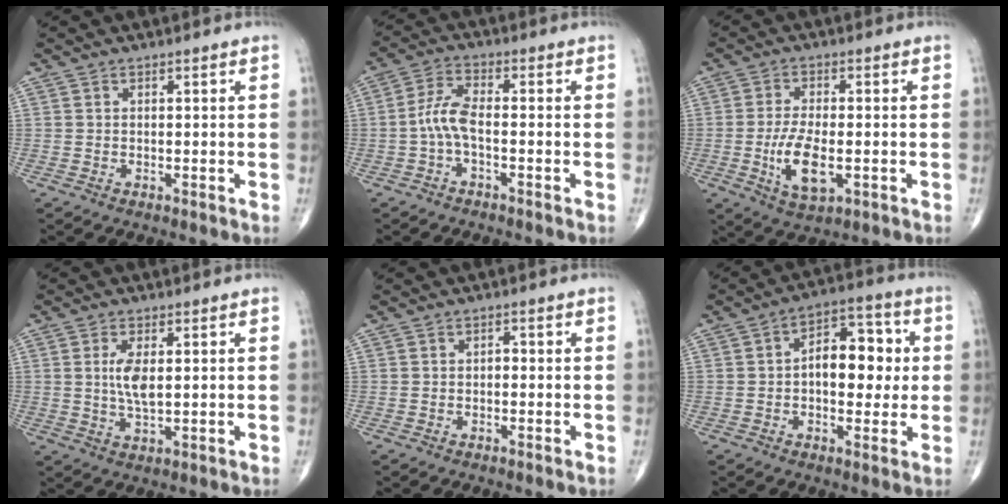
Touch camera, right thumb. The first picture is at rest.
{"total": 5.2, "force": [-1.4, 1.9, 4.7], "torque": [-0.103, 0.020, -0.035]}
{"total": 8.5, "force": [-1.9, 3.7, 7.4], "torque": [-0.139, -0.002, -0.029]}
{"total": 5.2, "force": [0.8, 2.0, 4.7], "torque": [-0.097, -0.009, 0.017]}
{"total": 0.9, "force": [-0.3, 0.6, 0.6], "torque": [-0.005, 0.004, -0.008]}
{"total": 11.5, "force": [0.5, 6.8, 9.2], "torque": [-0.101, 0.024, 0.002]}